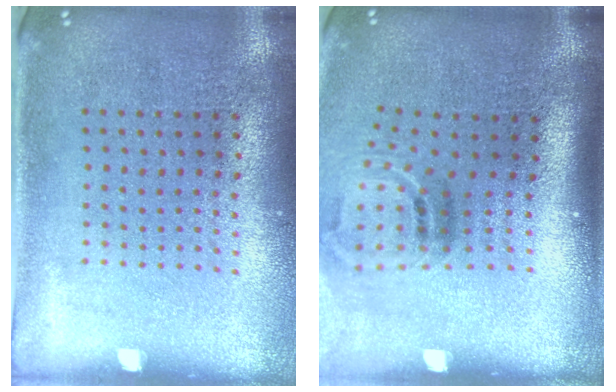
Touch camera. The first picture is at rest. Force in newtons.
{"total": 2.0, "press": 1.2, "slide": 1.6}